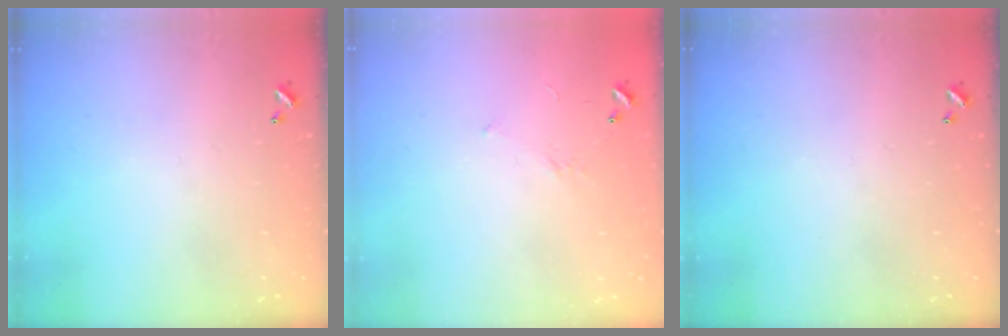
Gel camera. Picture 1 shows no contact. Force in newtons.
{"total": 4.5, "press": 4.3, "slide": 1.0}
{"total": 0.0}